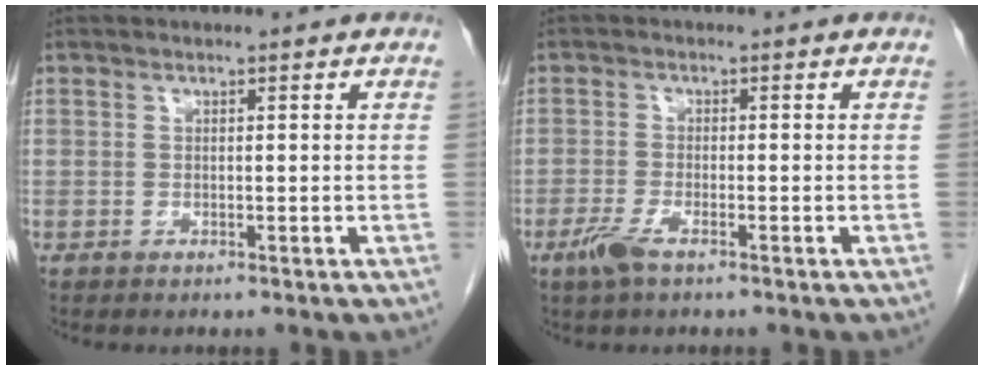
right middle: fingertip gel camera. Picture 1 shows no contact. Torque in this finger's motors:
{"motor_torque": [0.92, -0.50, 0.03, 0.06]}